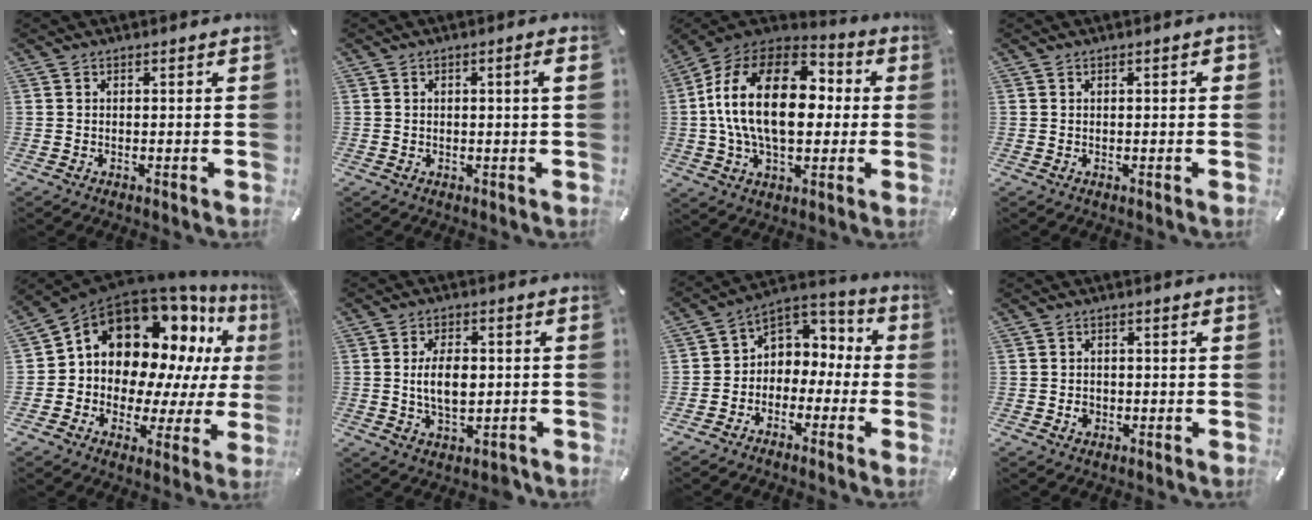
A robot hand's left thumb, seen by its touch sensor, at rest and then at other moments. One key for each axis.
{"total": 2.6, "fx": 0.2, "fy": 0.3, "fz": 2.5, "tx": -0.044, "ty": -0.001, "tz": 0.002}
{"total": 24.3, "fx": 1.0, "fy": 15.2, "fz": 19.0, "tx": -0.372, "ty": 0.017, "tz": 0.014}
{"total": 1.1, "fx": -0.1, "fy": 0.3, "fz": 1.0, "tx": -0.018, "ty": 0.002, "tz": -0.003}
{"total": 16.1, "fx": 7.6, "fy": 11.6, "fz": 8.1, "tx": -0.139, "ty": -0.083, "tz": 0.137}
{"total": 7.8, "fx": -0.5, "fy": 4.8, "fz": 6.2, "tx": -0.116, "ty": -0.001, "tz": -0.013}
{"total": 5.7, "fx": -0.3, "fy": 5.7, "fz": 0.7, "tx": -0.017, "ty": -0.004, "tz": -0.002}
{"total": 2.1, "fx": -0.6, "fy": 1.8, "fz": 0.9, "tx": -0.018, "ty": 0.005, "tz": -0.013}